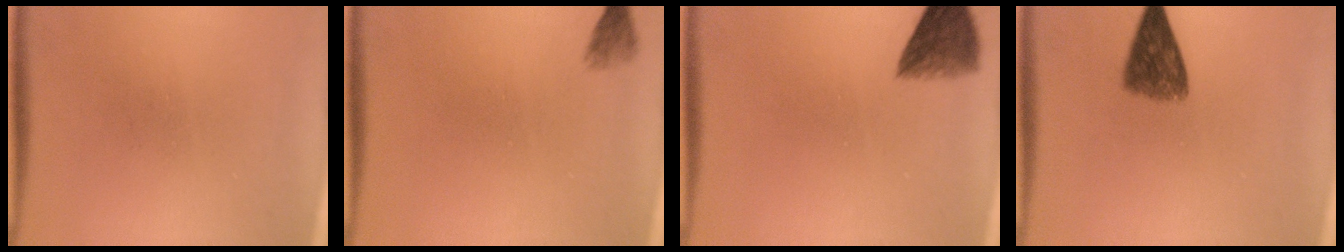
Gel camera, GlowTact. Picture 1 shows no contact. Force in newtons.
{"total": 1.5}
{"total": 5.7}
{"total": 6.1}